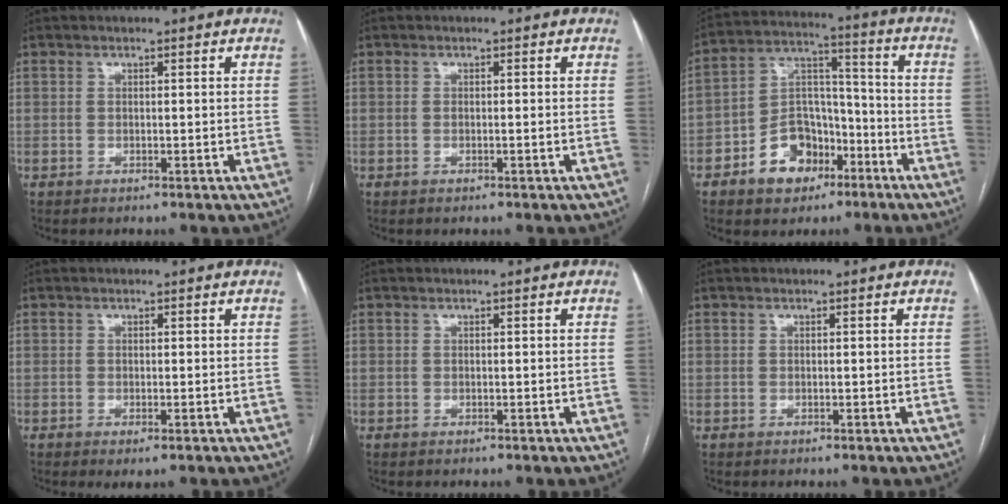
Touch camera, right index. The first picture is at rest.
{"total": 0.6, "force": [-0.1, 0.1, 0.5], "torque": [-0.013, -0.002, 0.000]}
{"total": 11.3, "force": [-6.0, 7.7, 5.7], "torque": [-0.105, 0.033, -0.097]}
{"total": 2.1, "force": [-0.8, 0.4, 1.9], "torque": [-0.031, -0.007, -0.010]}
{"total": 0.0}
{"total": 0.0}